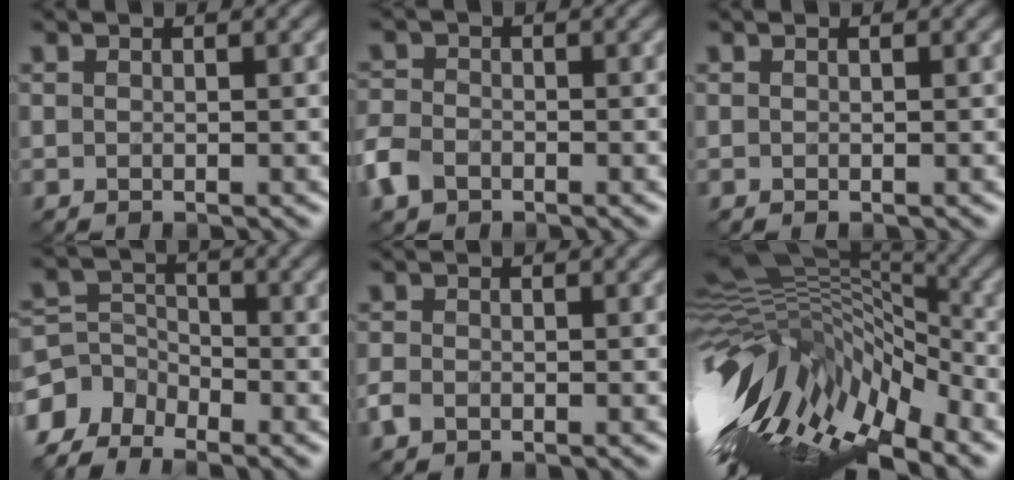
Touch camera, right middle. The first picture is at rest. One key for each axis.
{"total": 3.1, "fx": -1.8, "fy": 2.1, "fz": 1.4, "tx": -0.035, "ty": -0.002, "tz": -0.047}
{"total": 0.0}
{"total": 4.0, "fx": -3.2, "fy": 2.3, "fz": 1.0, "tx": -0.022, "ty": 0.001, "tz": -0.074}
{"total": 1.4, "fx": -0.8, "fy": 0.9, "fz": 0.6, "tx": -0.012, "ty": 0.000, "tz": -0.019}
{"total": 15.7, "fx": -3.0, "fy": 6.7, "fz": 13.8, "tx": -0.249, "ty": 0.013, "tz": -0.047}